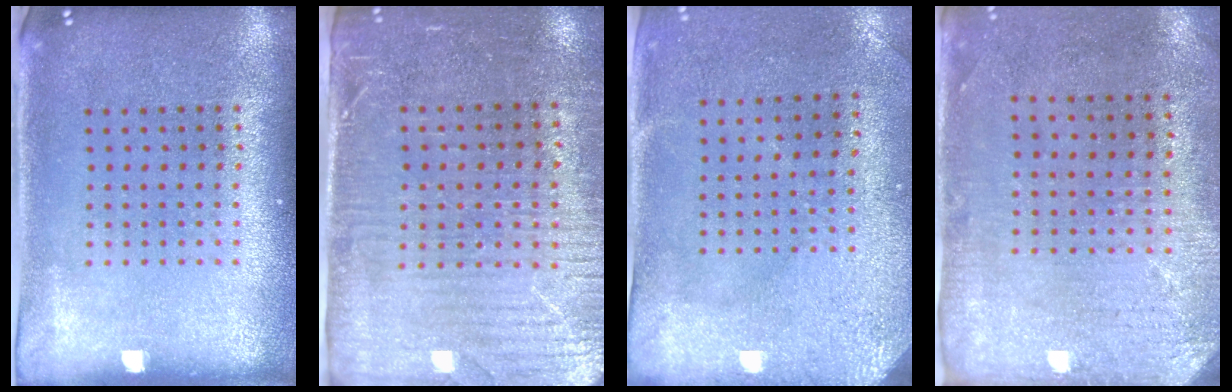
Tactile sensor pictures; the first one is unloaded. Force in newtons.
{"total": 3.5, "press": 3.2, "slide": 1.5}
{"total": 3.0, "press": 2.3, "slide": 1.9}
{"total": 2.9, "press": 2.4, "slide": 1.7}